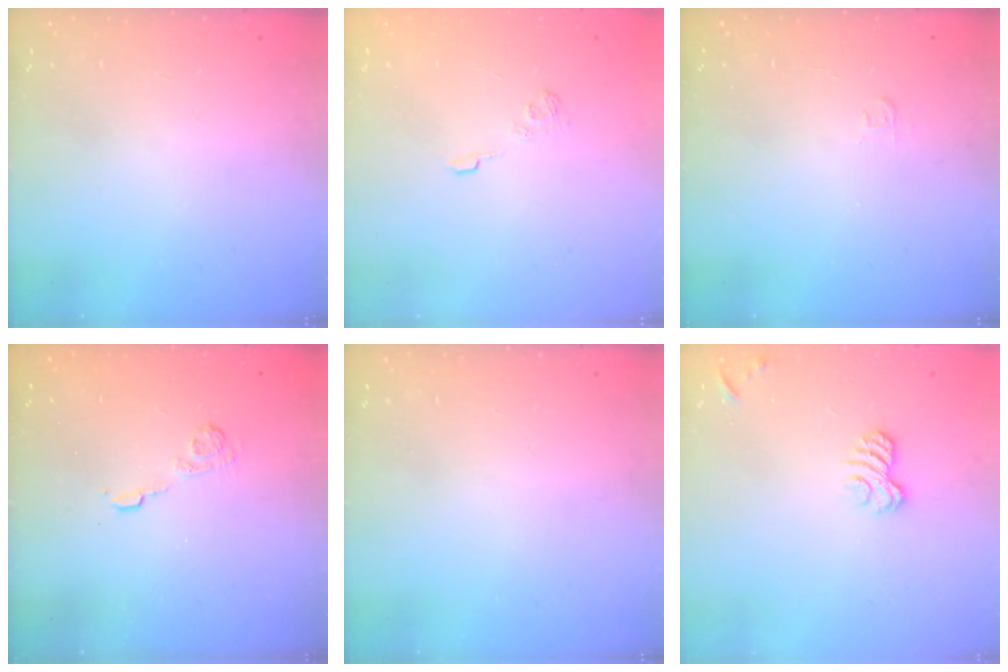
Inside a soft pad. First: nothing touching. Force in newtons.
{"total": 5.0, "press": 4.9, "slide": 1.3}
{"total": 3.0, "press": 3.0, "slide": 0.3}
{"total": 5.0, "press": 4.8, "slide": 1.4}
{"total": 0.0}
{"total": 5.4, "press": 5.2, "slide": 1.3}